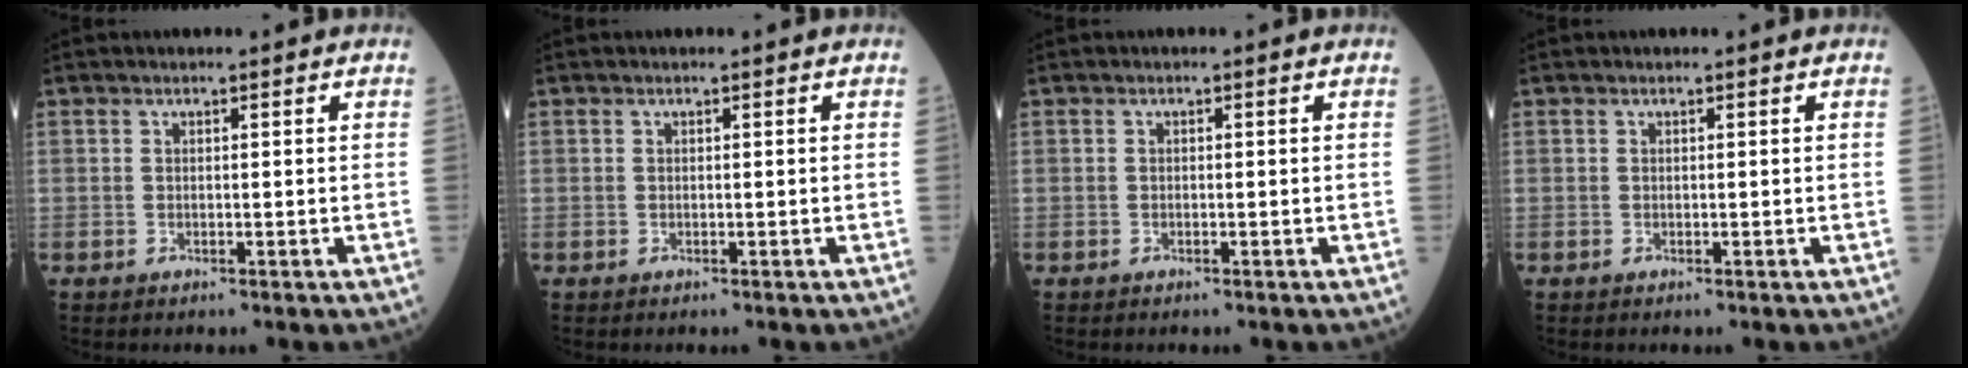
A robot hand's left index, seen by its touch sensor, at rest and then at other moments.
{"total": 0.0}
{"total": 0.0}
{"total": 0.0}